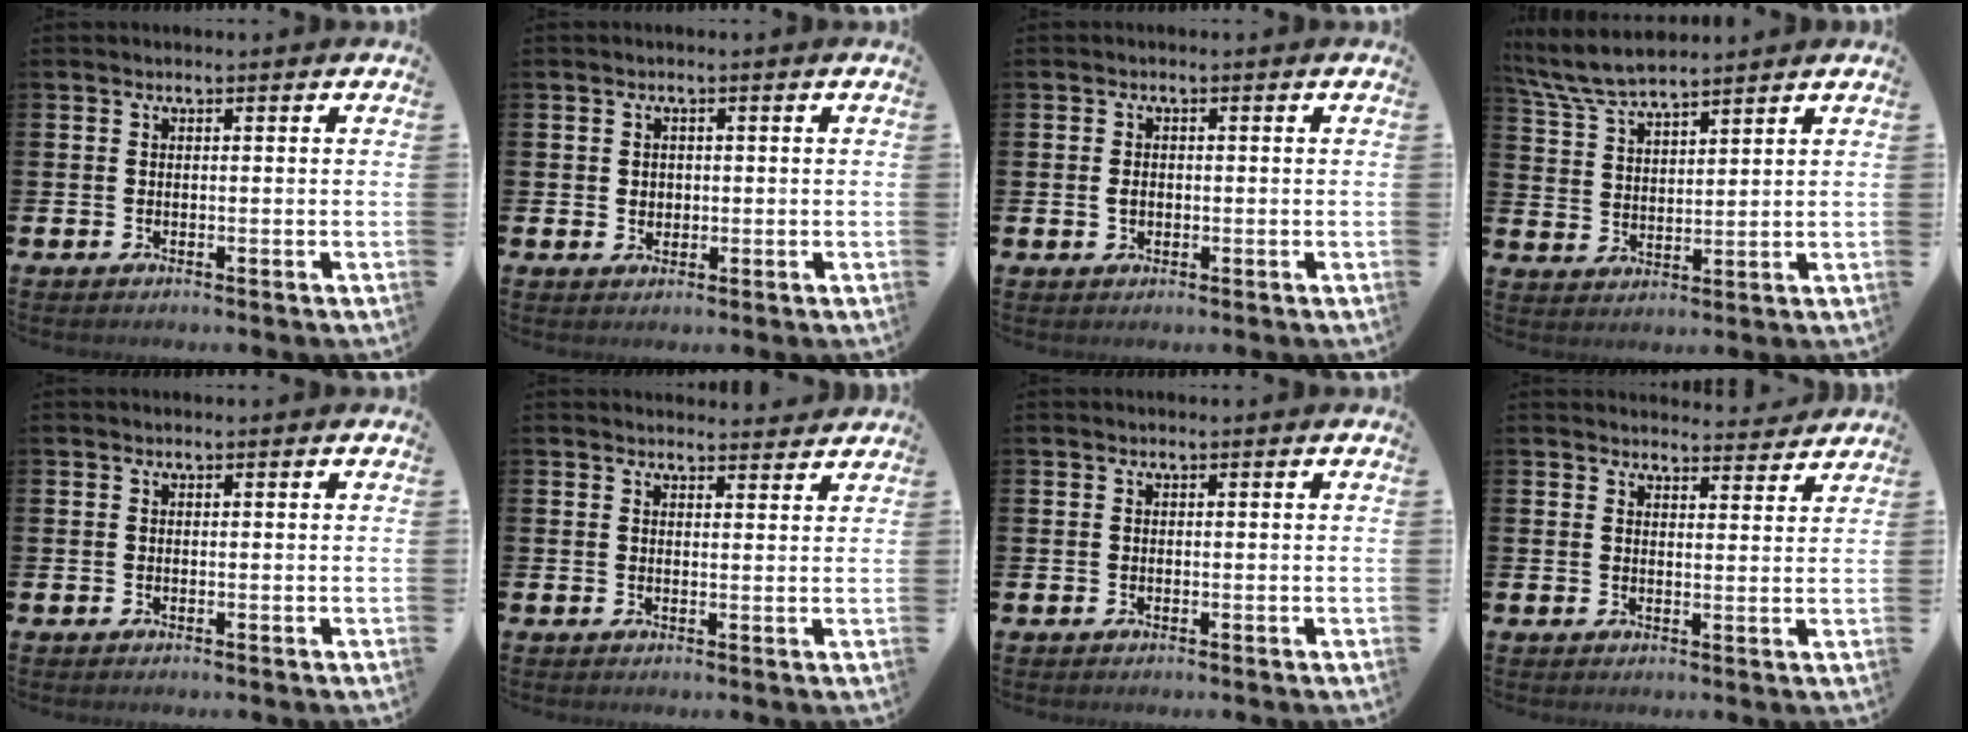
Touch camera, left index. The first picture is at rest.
{"total": 1.5, "force": [0.5, 1.3, 0.5], "torque": [0.007, 0.003, 0.003]}
{"total": 1.5, "force": [-0.2, 1.1, 1.0], "torque": [-0.019, 0.008, -0.006]}
{"total": 6.8, "force": [6.4, 0.9, 2.1], "torque": [-0.067, -0.022, 0.119]}
{"total": 0.0}
{"total": 2.2, "force": [2.2, 0.3, -0.1], "torque": [0.005, -0.014, 0.037]}
{"total": 0.0}
{"total": 3.3, "force": [3.3, 0.3, 0.0], "torque": [0.003, -0.022, 0.057]}